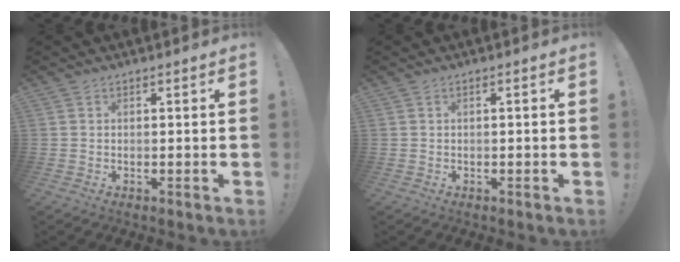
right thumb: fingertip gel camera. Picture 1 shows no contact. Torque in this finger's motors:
{"motor_torque": [-0.01, -0.08, -0.24, 0.16, 0.00]}